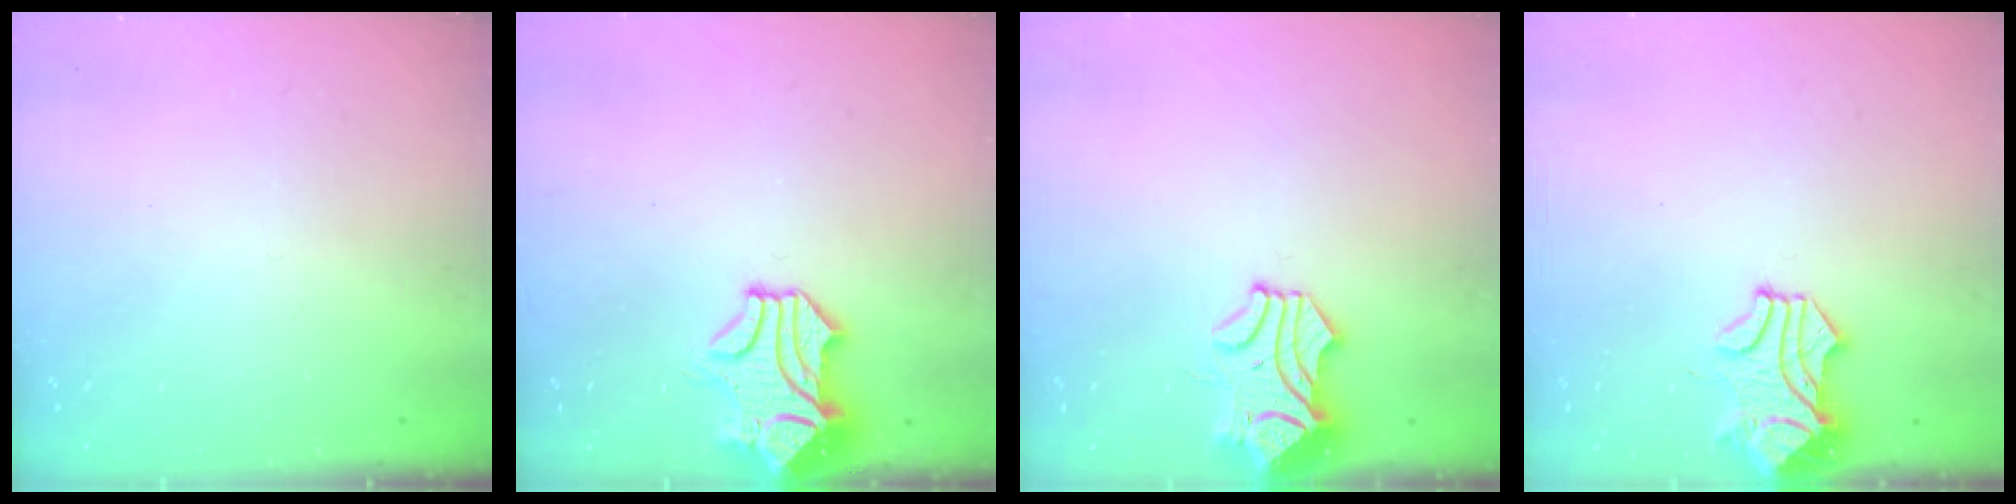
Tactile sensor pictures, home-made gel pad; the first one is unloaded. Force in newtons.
{"total": 1.5, "press": 0.9, "slide": 1.2}
{"total": 1.1, "press": 0.6, "slide": 0.9}
{"total": 1.6, "press": 1.5, "slide": 0.5}